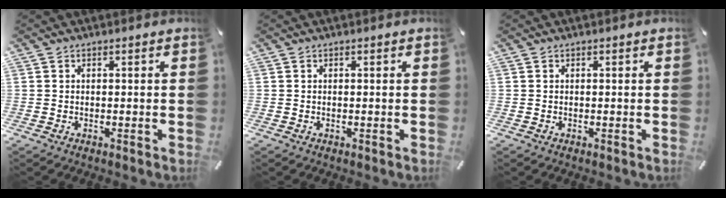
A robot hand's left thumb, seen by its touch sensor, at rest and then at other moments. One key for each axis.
{"total": 0.0}
{"total": 0.0}